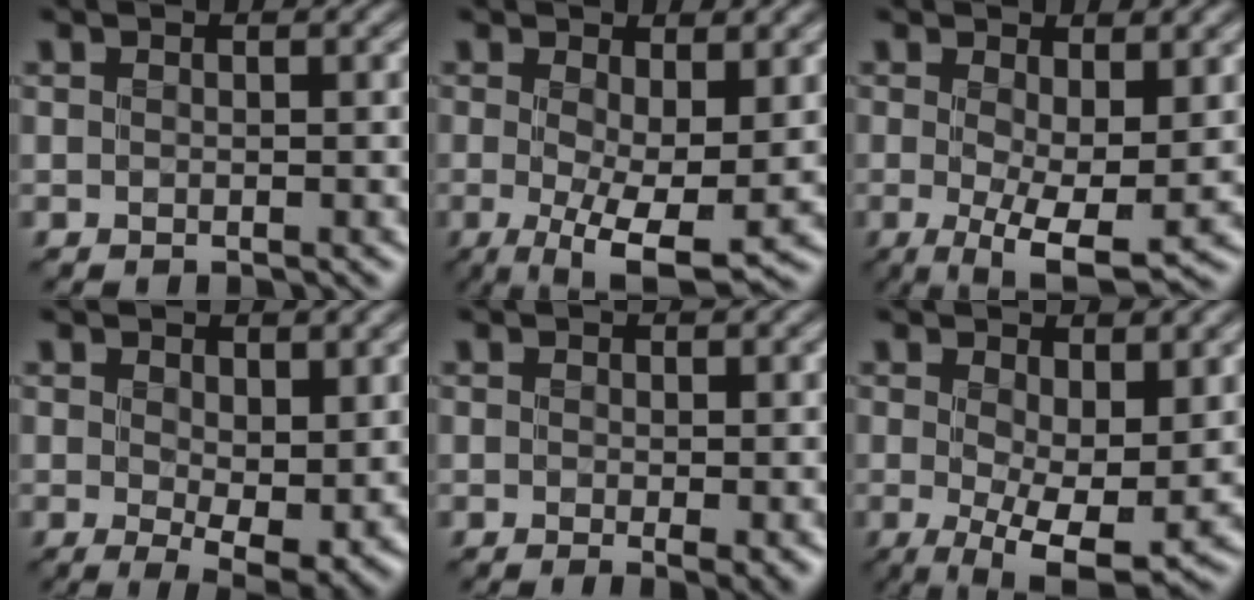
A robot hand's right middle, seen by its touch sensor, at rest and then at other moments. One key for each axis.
{"total": 6.9, "fx": -0.4, "fy": 2.1, "fz": 6.5, "tx": -0.108, "ty": -0.016, "tz": -0.006}
{"total": 6.0, "fx": -0.1, "fy": 1.8, "fz": 5.7, "tx": -0.098, "ty": -0.016, "tz": 0.000}
{"total": 5.2, "fx": 1.0, "fy": 2.2, "fz": 4.6, "tx": -0.078, "ty": -0.014, "tz": 0.022}
{"total": 1.5, "fx": 0.1, "fy": 0.1, "fz": 1.5, "tx": -0.021, "ty": -0.006, "tz": 0.003}
{"total": 7.5, "fx": 0.2, "fy": 2.9, "fz": 6.9, "tx": -0.110, "ty": -0.017, "tz": 0.005}